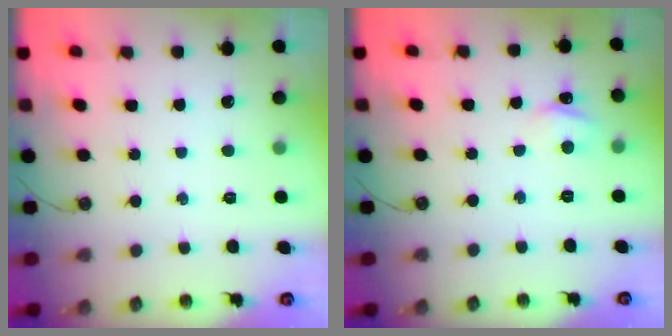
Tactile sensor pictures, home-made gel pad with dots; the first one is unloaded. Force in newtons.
{"total": 2.8, "press": 2.7, "slide": 0.4}